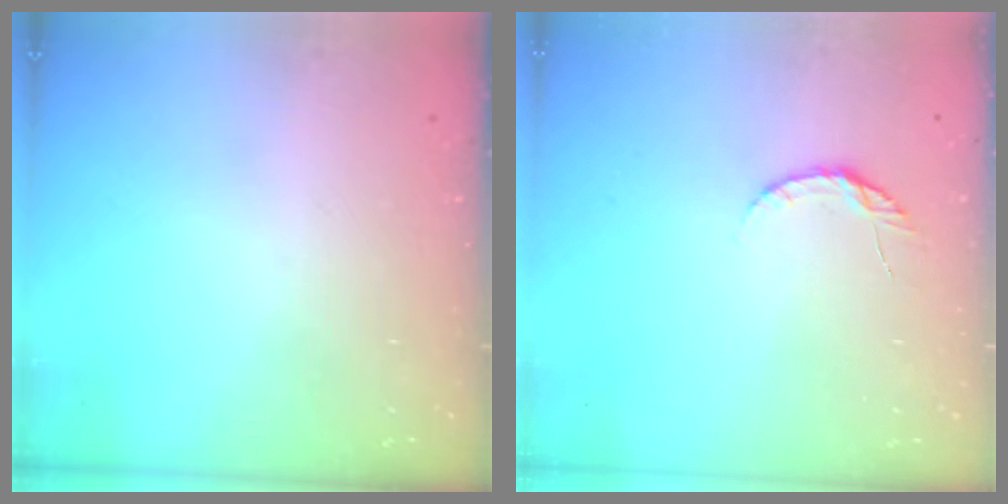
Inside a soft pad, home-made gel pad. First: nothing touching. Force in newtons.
{"total": 5.1, "press": 5.0, "slide": 0.7}